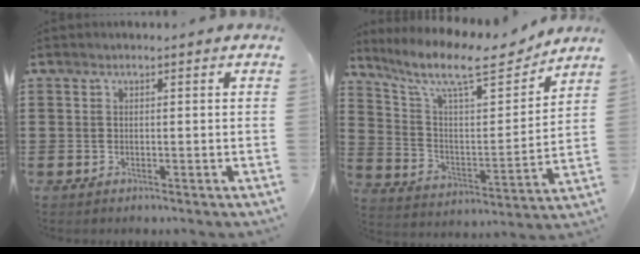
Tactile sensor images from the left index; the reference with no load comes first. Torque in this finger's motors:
{"motor_torque": [1.15, -0.99, 0.24, 0.08]}